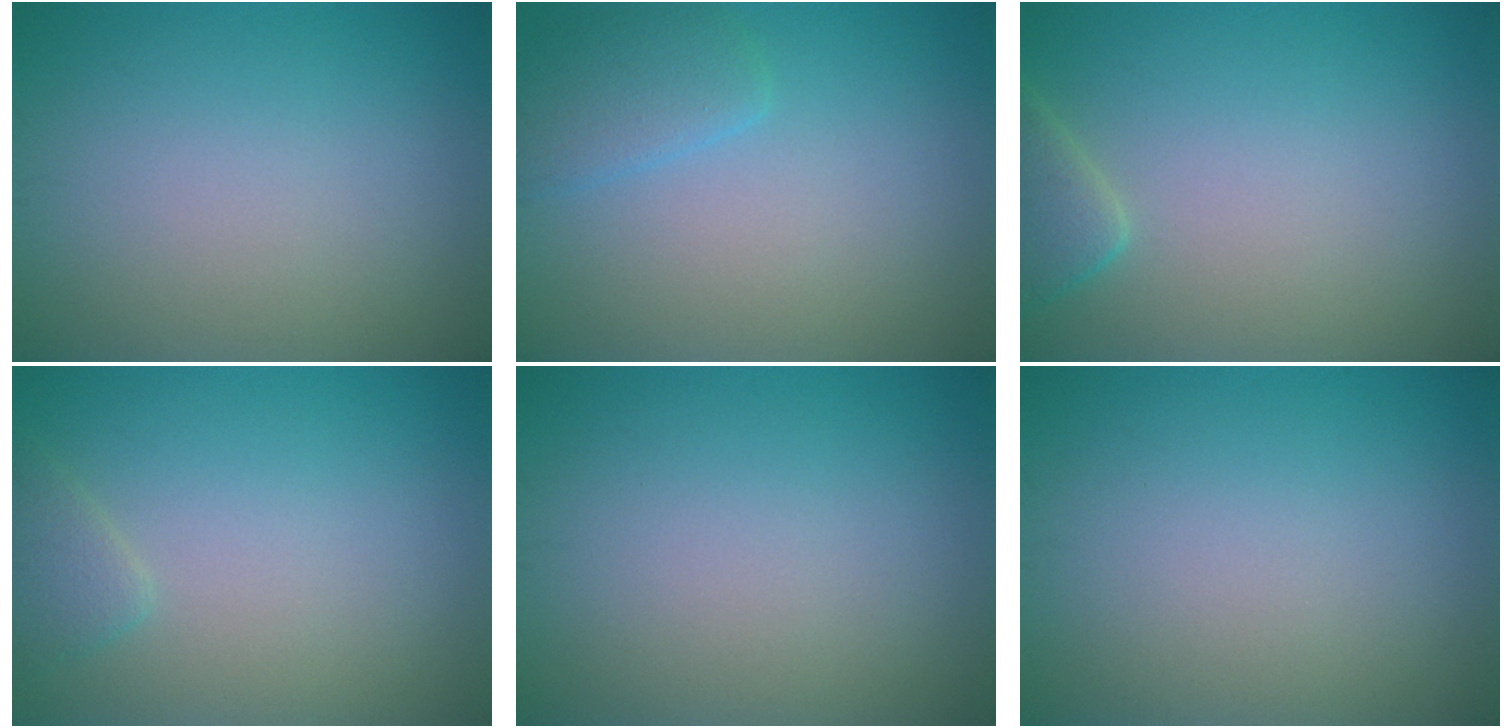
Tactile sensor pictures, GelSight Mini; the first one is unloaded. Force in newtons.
{"total": 2.3, "press": 2.3, "slide": 0.2}
{"total": 2.4, "press": 2.4, "slide": 0.3}
{"total": 1.6, "press": 1.6, "slide": 0.1}
{"total": 0.0}
{"total": 0.0}